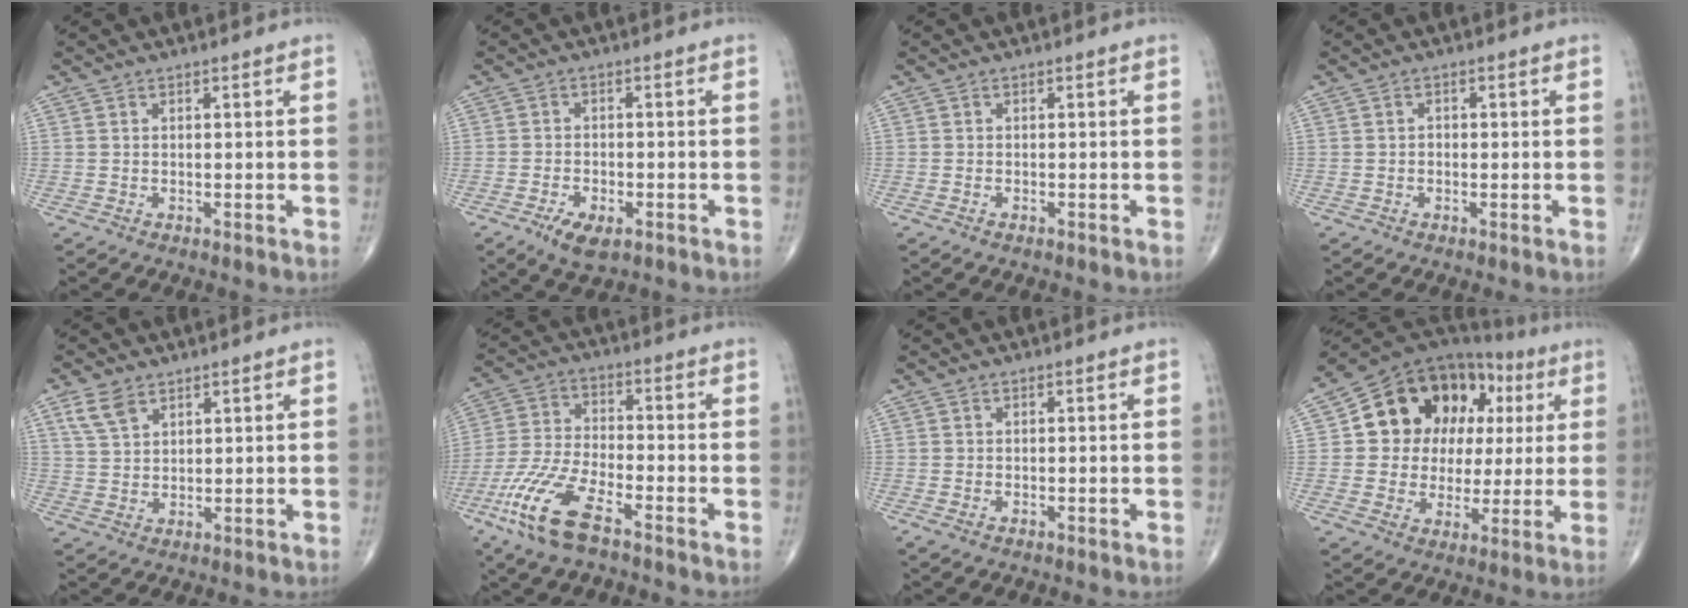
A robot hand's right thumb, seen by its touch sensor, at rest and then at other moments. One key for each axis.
{"total": 5.5, "fx": -2.9, "fy": 2.6, "fz": 3.9, "tx": -0.069, "ty": 0.005, "tz": -0.048}
{"total": 0.5, "fx": -0.4, "fy": 0.2, "fz": 0.3, "tx": -0.010, "ty": 0.004, "tz": -0.006}
{"total": 1.0, "fx": -0.2, "fy": 0.8, "fz": 0.6, "tx": 0.000, "ty": 0.004, "tz": -0.006}
{"total": 5.0, "fx": 3.0, "fy": 2.9, "fz": 2.7, "tx": -0.048, "ty": -0.008, "tz": 0.066}
{"total": 13.3, "fx": -7.8, "fy": 4.5, "fz": 9.7, "tx": -0.221, "ty": 0.018, "tz": -0.156}
{"total": 1.0, "fx": -0.5, "fy": 0.5, "fz": 0.7, "tx": -0.019, "ty": -0.002, "tz": -0.009}
{"total": 19.5, "fx": 4.9, "fy": 14.9, "fz": 11.5, "tx": -0.120, "ty": 0.034, "tz": 0.084}